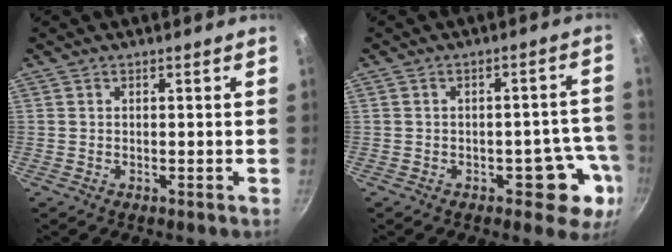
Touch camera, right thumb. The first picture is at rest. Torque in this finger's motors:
{"motor_torque": [1.34, 1.14, -0.16, 0.03, 0.20]}